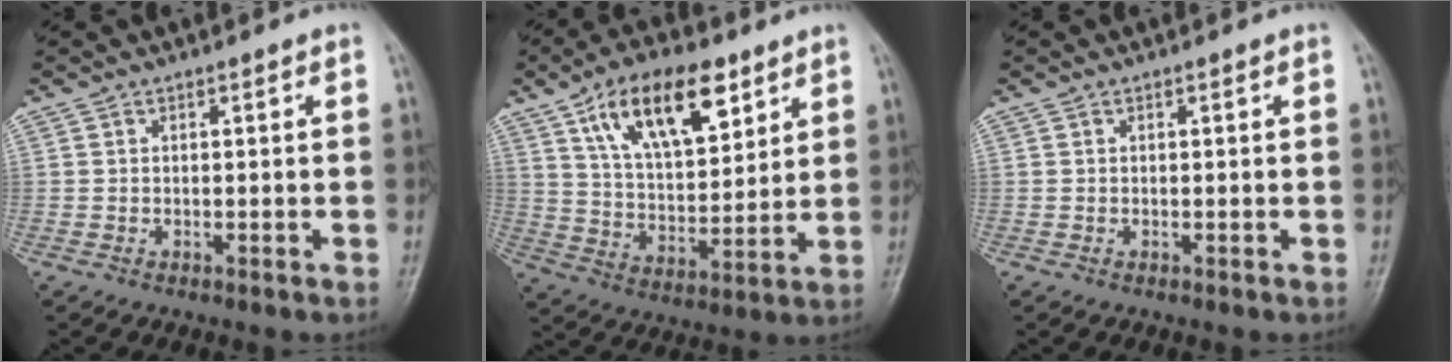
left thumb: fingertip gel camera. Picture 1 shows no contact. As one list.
[{"total": 17.3, "force": [9.2, 8.1, 12.1], "torque": [-0.168, -0.035, 0.166]}, {"total": 0.0}]